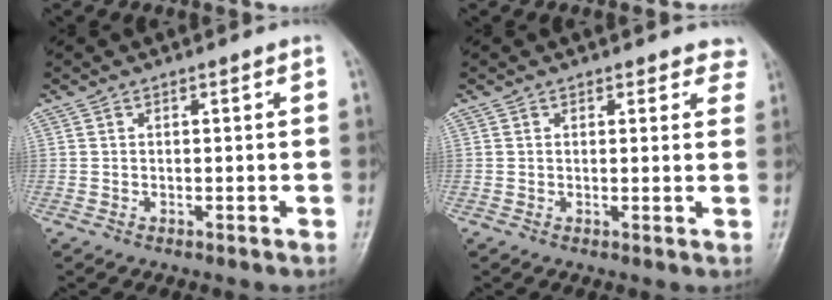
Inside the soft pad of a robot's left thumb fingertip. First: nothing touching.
{"total": 3.7, "force": [3.1, 1.9, 0.7], "torque": [0.034, -0.012, 0.021]}